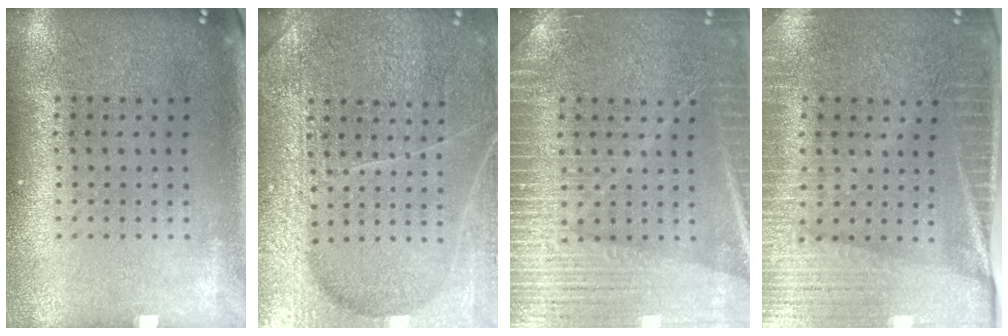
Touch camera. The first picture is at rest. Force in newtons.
{"total": 6.7, "press": 6.6, "slide": 0.9}
{"total": 6.1, "press": 6.1, "slide": 0.9}
{"total": 4.1, "press": 3.7, "slide": 1.8}